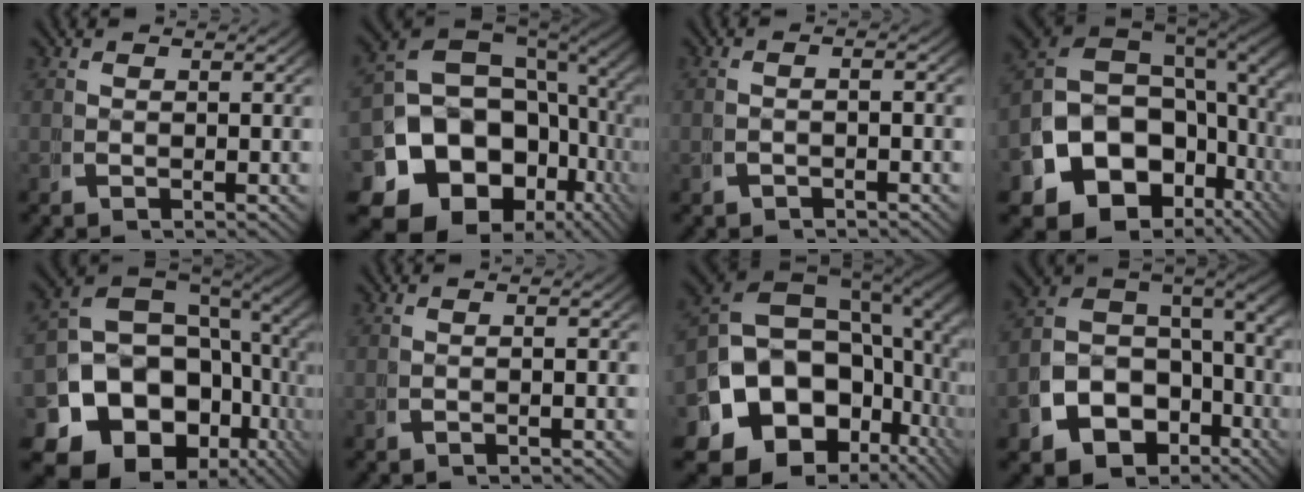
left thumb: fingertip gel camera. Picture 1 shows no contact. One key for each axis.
{"total": 19.6, "fx": -3.9, "fy": 14.9, "fz": 12.1, "tx": -0.238, "ty": -0.064, "tz": -0.048}
{"total": 1.1, "fx": -0.9, "fy": 0.0, "fz": 0.7, "tx": -0.013, "ty": 0.004, "tz": -0.011}
{"total": 18.5, "fx": -3.4, "fy": 14.0, "fz": 11.7, "tx": -0.236, "ty": -0.074, "tz": -0.028}
{"total": 18.0, "fx": -4.7, "fy": 13.7, "fz": 10.6, "tx": -0.211, "ty": -0.065, "tz": -0.064}
{"total": 0.7, "fx": -0.3, "fy": -0.2, "fz": 0.6, "tx": -0.009, "ty": 0.005, "tz": -0.006}
{"total": 20.7, "fx": -2.3, "fy": 15.7, "fz": 13.3, "tx": -0.256, "ty": -0.065, "tz": -0.019}
{"total": 13.0, "fx": -2.7, "fy": 10.7, "fz": 7.0, "tx": -0.156, "ty": -0.041, "tz": -0.037}